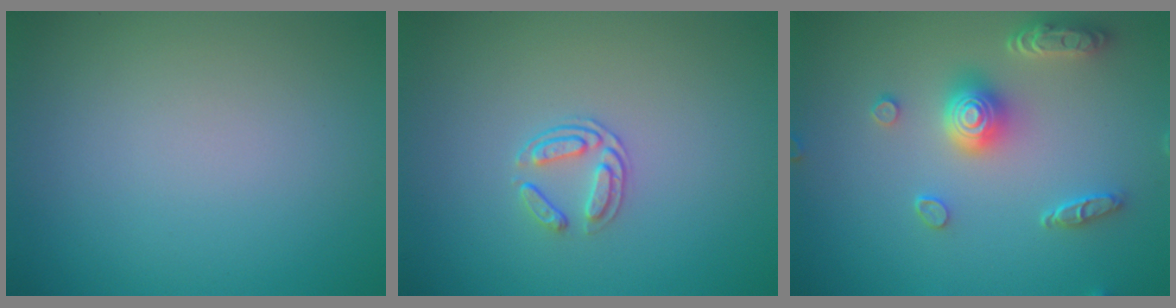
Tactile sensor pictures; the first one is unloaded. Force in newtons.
{"total": 1.7, "press": 1.3, "slide": 1.1}
{"total": 4.8, "press": 4.0, "slide": 2.7}